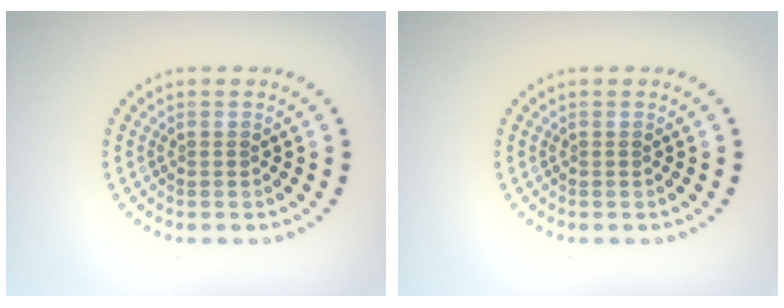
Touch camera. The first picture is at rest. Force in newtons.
{"total": 0.0}